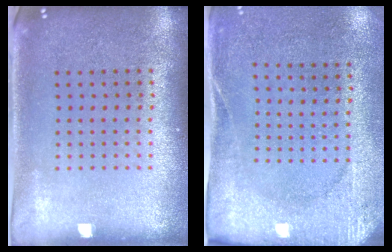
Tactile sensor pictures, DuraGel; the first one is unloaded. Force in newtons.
{"total": 2.6, "press": 2.0, "slide": 1.6}